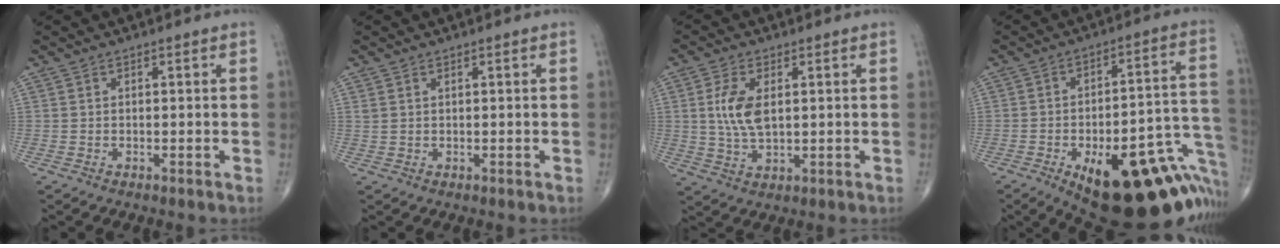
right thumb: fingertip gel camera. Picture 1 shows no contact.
{"total": 1.1, "force": [0.6, 0.7, 0.6], "torque": [-0.014, 0.004, 0.014]}
{"total": 7.8, "force": [1.4, 4.1, 6.5], "torque": [-0.134, -0.007, 0.029]}
{"total": 31.3, "force": [-13.3, 12.2, 25.5], "torque": [-0.234, 0.068, -0.167]}